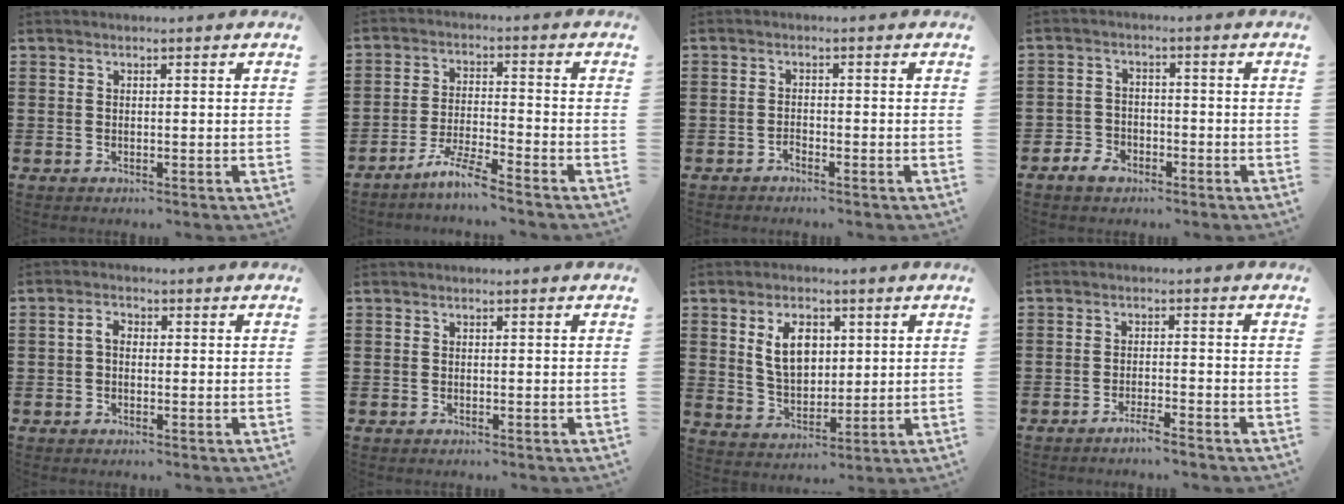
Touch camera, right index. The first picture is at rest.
{"total": 5.6, "force": [-5.0, -0.4, 2.5], "torque": [-0.063, -0.013, -0.098]}
{"total": 1.2, "force": [-1.1, 0.3, 0.3], "torque": [-0.009, 0.000, -0.022]}
{"total": 2.9, "force": [-2.2, 1.8, 0.7], "torque": [-0.018, 0.009, -0.046]}
{"total": 2.2, "force": [-0.2, 1.4, 1.8], "torque": [-0.042, 0.002, -0.008]}
{"total": 0.0}
{"total": 7.3, "force": [2.1, 4.6, 5.3], "torque": [-0.111, 0.006, 0.030]}
{"total": 2.5, "force": [-2.3, -0.2, 1.0], "torque": [-0.018, 0.003, -0.043]}